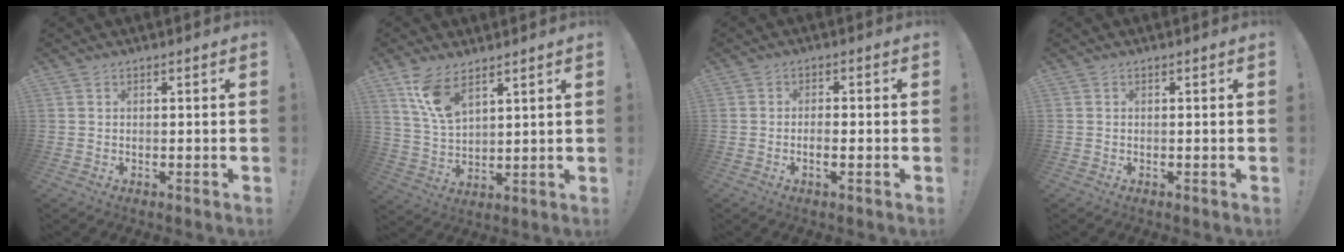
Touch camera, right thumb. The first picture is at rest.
{"total": 10.1, "force": [6.9, 4.2, 6.1], "torque": [-0.121, -0.029, 0.131]}
{"total": 3.0, "force": [-1.0, 0.6, 2.8], "torque": [-0.048, -0.001, -0.019]}
{"total": 0.0}